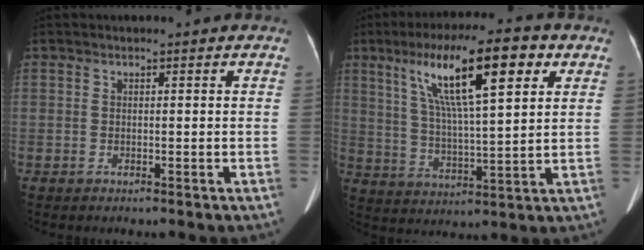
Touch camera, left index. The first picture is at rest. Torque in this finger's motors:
{"motor_torque": [1.33, -0.81, 0.36, 0.21]}